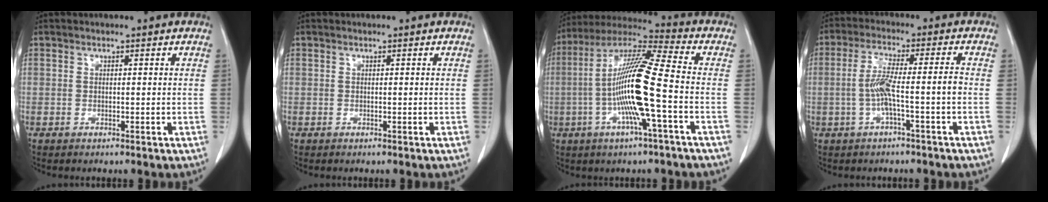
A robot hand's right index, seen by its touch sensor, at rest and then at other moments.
{"total": 0.0}
{"total": 15.4, "force": [-2.8, 0.0, 15.1], "torque": [-0.295, 0.002, -0.064]}
{"total": 6.6, "force": [-1.5, 0.0, 6.4], "torque": [-0.130, 0.016, -0.026]}